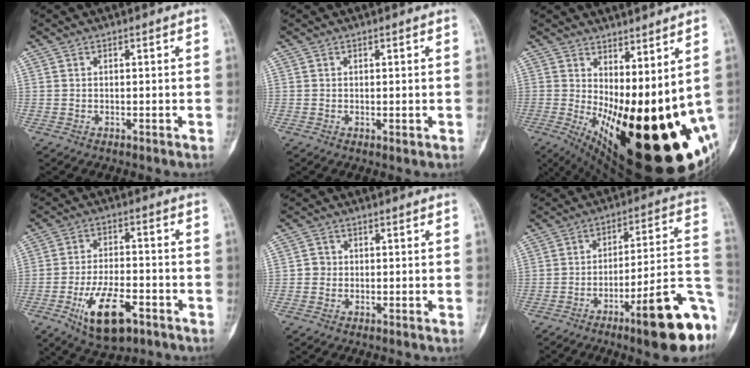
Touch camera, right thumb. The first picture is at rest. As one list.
[{"total": 0.8, "force": [0.0, 0.4, 0.7], "torque": [-0.004, -0.002, 0.001]}, {"total": 27.0, "force": [-2.1, 10.6, 24.8], "torque": [-0.296, -0.041, 0.002]}, {"total": 12.4, "force": [-5.8, 5.6, 9.4], "torque": [-0.155, 0.023, -0.090]}, {"total": 1.7, "force": [-0.2, 1.6, 0.4], "torque": [0.004, 0.007, -0.008]}, {"total": 19.5, "force": [-9.1, 4.1, 16.7], "torque": [-0.178, 0.061, -0.128]}]